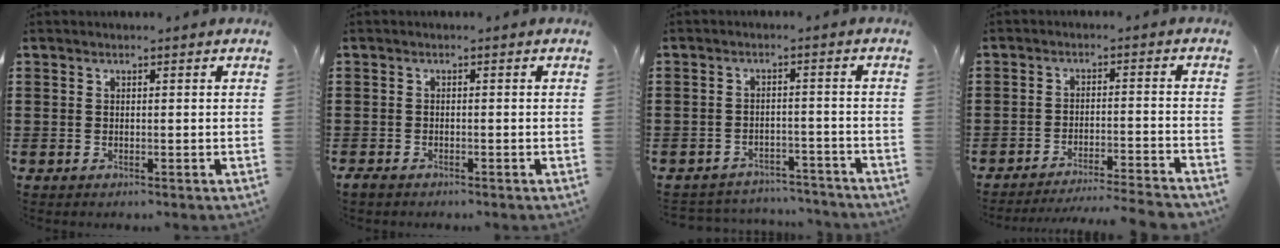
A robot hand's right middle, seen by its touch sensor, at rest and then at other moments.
{"total": 0.9, "force": [-0.8, 0.3, 0.4], "torque": [-0.018, -0.006, -0.018]}
{"total": 3.5, "force": [-3.5, 0.4, 0.1], "torque": [-0.008, 0.000, -0.073]}
{"total": 4.1, "force": [-3.9, -0.5, 1.1], "torque": [-0.028, -0.011, -0.082]}